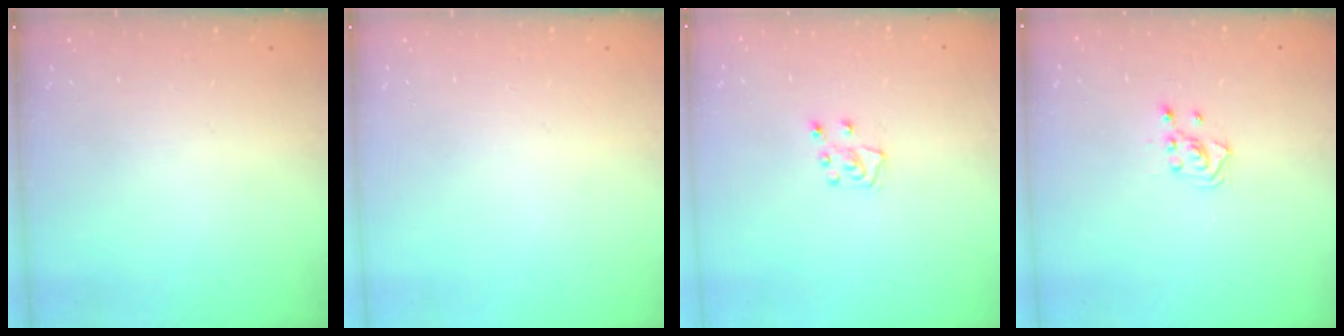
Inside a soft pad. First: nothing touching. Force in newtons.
{"total": 0.0}
{"total": 6.4, "press": 6.3, "slide": 0.5}
{"total": 2.5, "press": 2.3, "slide": 1.0}